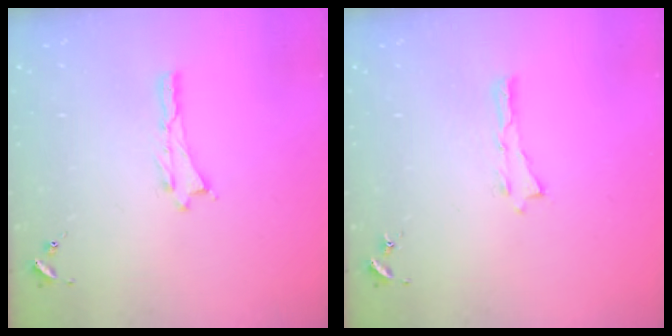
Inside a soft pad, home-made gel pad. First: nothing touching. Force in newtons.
{"total": 0.0}